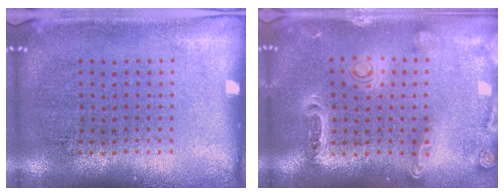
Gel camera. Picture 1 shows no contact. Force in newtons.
{"total": 1.4, "press": 1.4, "slide": 0.3}